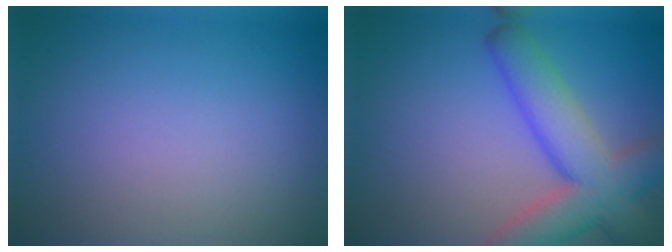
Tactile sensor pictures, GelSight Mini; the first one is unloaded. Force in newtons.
{"total": 8.1, "press": 8.1, "slide": 0.7}